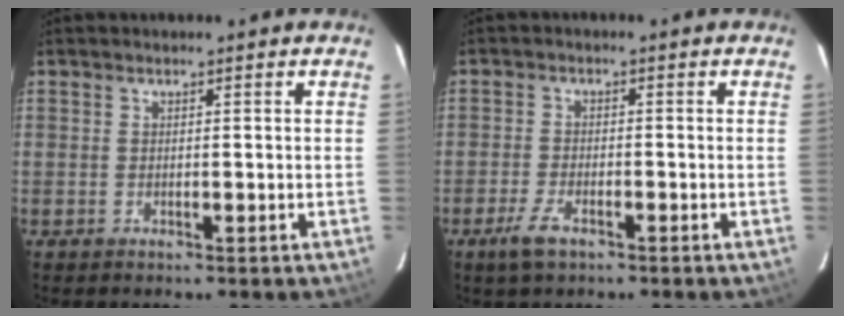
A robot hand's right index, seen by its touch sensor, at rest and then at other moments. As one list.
[{"total": 4.1, "force": [-2.5, 1.6, 2.7], "torque": [-0.070, -0.006, -0.047]}]